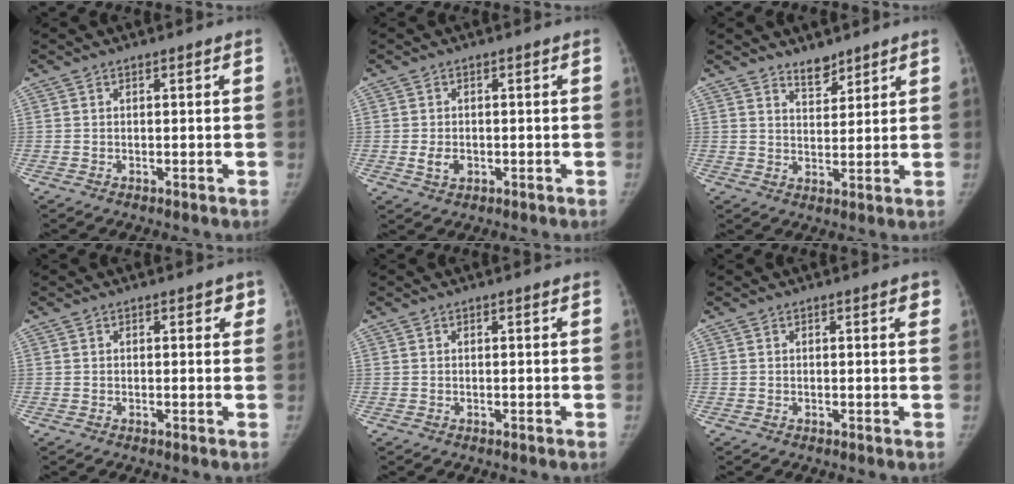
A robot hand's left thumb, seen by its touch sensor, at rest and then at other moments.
{"total": 2.7, "force": [-0.6, 1.9, 1.8], "torque": [-0.027, 0.001, -0.008]}
{"total": 3.8, "force": [3.3, 1.6, 1.1], "torque": [-0.001, -0.028, 0.056]}
{"total": 1.7, "force": [1.0, 1.0, 1.0], "torque": [0.007, -0.002, 0.007]}
{"total": 0.0}
{"total": 1.4, "force": [0.8, 0.4, 1.1], "torque": [-0.011, -0.002, 0.007]}